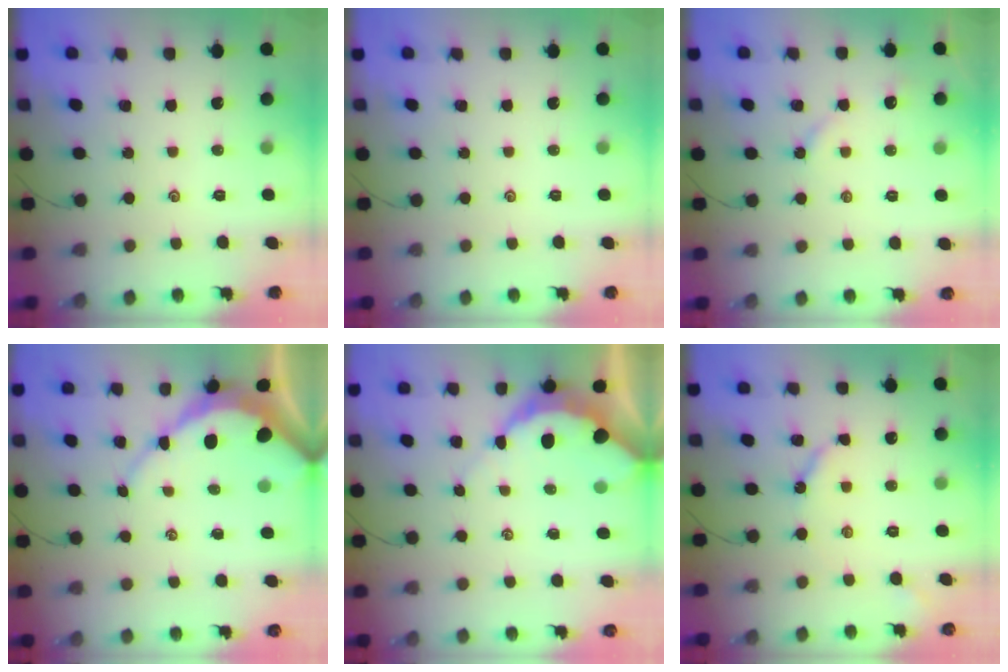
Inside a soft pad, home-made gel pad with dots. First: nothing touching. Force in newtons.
{"total": 0.0}
{"total": 5.2, "press": 5.2, "slide": 0.5}
{"total": 8.5, "press": 8.4, "slide": 0.9}
{"total": 6.6, "press": 6.5, "slide": 0.7}
{"total": 4.8, "press": 4.8, "slide": 0.7}